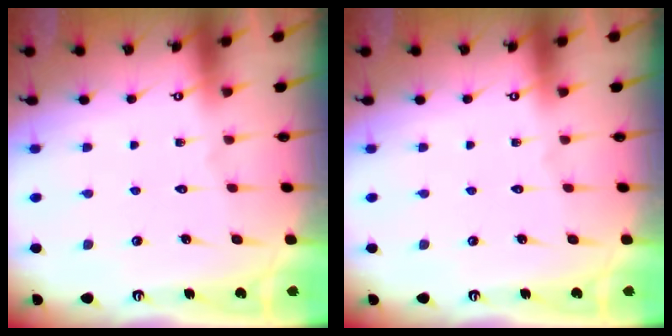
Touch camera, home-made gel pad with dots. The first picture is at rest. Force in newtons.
{"total": 0.0}